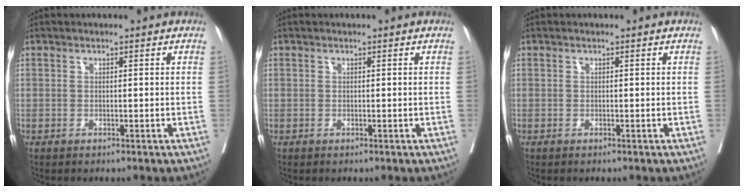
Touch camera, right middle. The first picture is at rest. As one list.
[{"total": 0.0}, {"total": 0.0}]